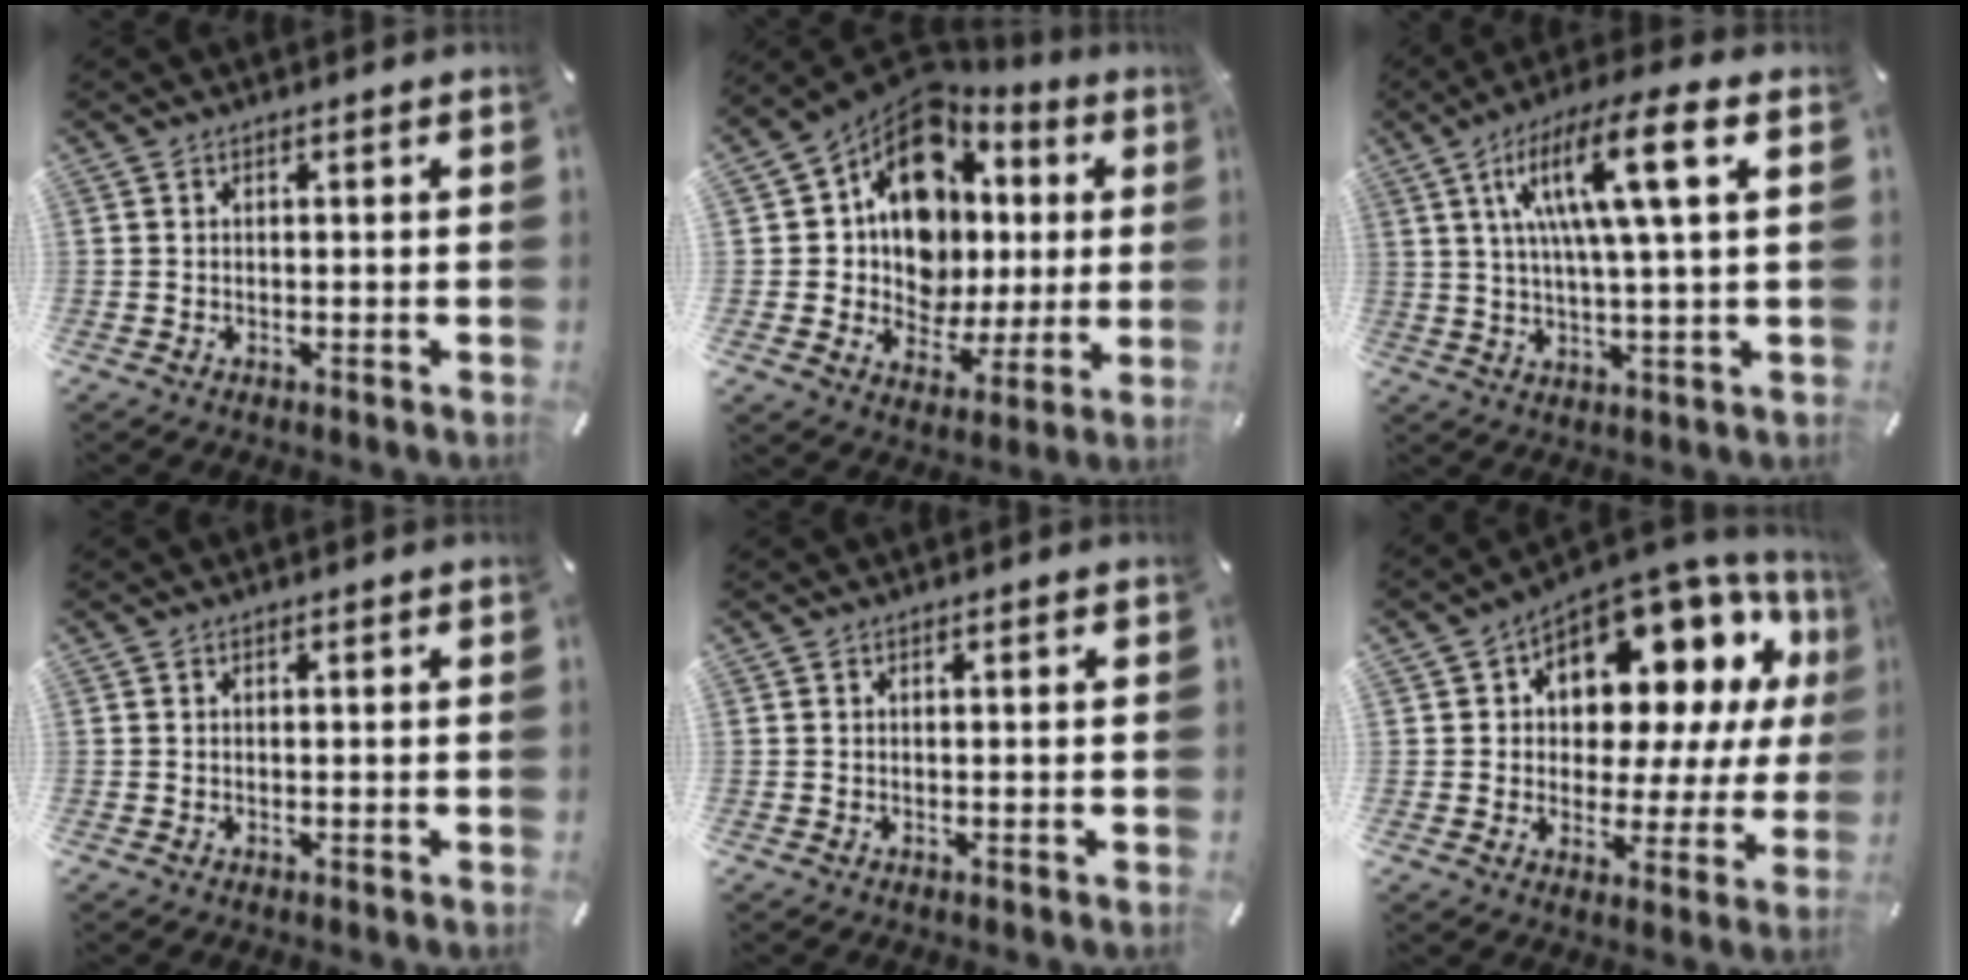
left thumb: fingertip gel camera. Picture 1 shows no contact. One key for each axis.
{"total": 14.2, "fx": 5.1, "fy": 11.2, "fz": 7.1, "tx": -0.131, "ty": -0.055, "tz": 0.095}
{"total": 14.1, "fx": 4.8, "fy": 2.2, "fz": 13.1, "tx": -0.251, "ty": 0.001, "tz": 0.073}
{"total": 0.0}
{"total": 0.0}
{"total": 13.0, "fx": 7.8, "fy": 8.3, "fz": 6.3, "tx": -0.090, "ty": -0.081, "tz": 0.136}